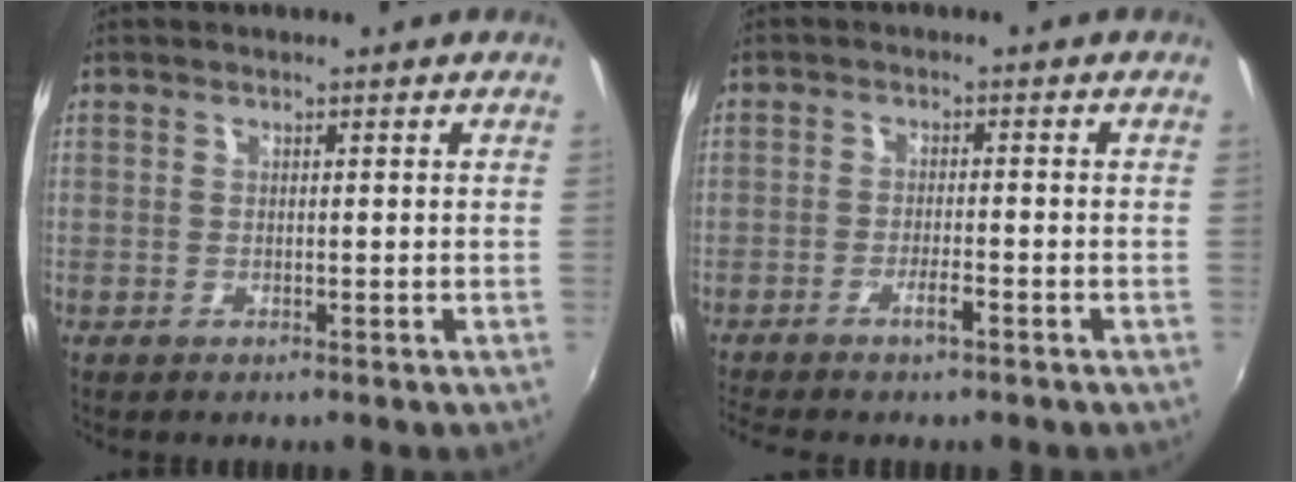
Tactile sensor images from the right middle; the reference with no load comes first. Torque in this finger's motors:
{"motor_torque": [1.09, -1.05, 0.17, 0.05]}